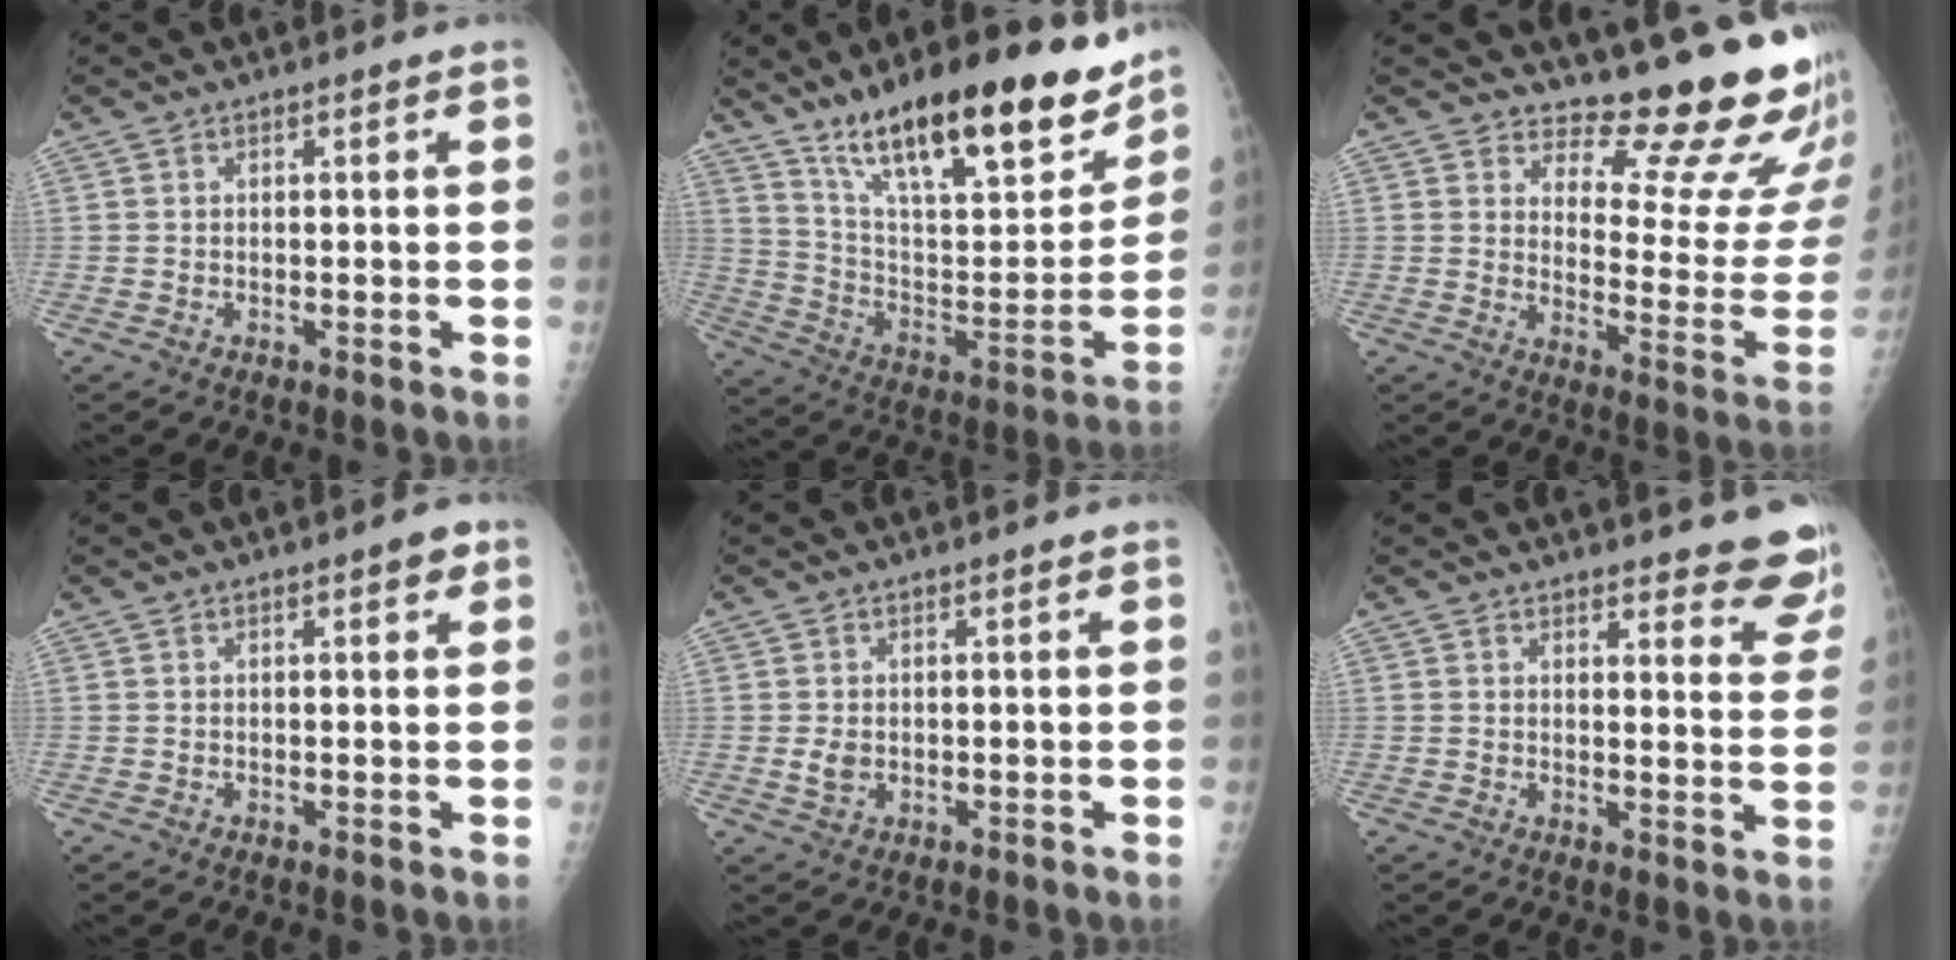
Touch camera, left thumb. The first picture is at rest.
{"total": 27.2, "force": [19.0, 7.6, 18.0], "torque": [-0.242, -0.071, 0.312]}
{"total": 17.4, "force": [15.7, 3.8, 6.5], "torque": [-0.040, -0.170, 0.189]}
{"total": 2.1, "force": [1.1, 0.7, 1.6], "torque": [-0.014, -0.002, 0.012]}
{"total": 2.1, "force": [0.0, 1.5, 1.4], "torque": [-0.025, -0.004, 0.005]}
{"total": 10.1, "force": [9.6, 2.0, 2.6], "torque": [0.010, -0.076, 0.085]}